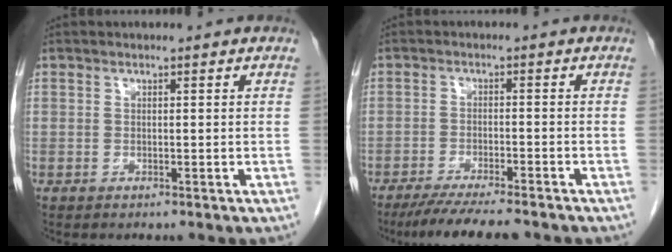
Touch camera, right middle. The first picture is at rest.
{"total": 9.3, "force": [-7.9, 0.8, 4.8], "torque": [-0.071, -0.020, -0.123]}